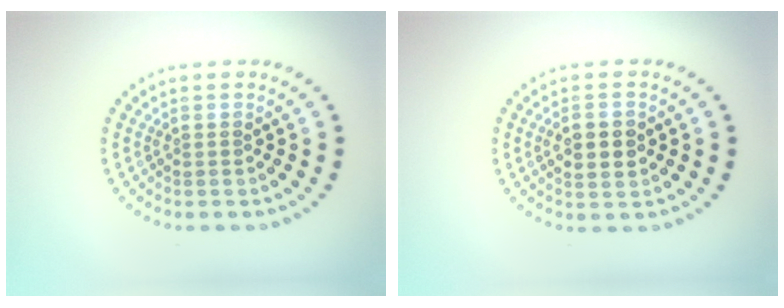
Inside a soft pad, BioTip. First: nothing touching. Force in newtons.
{"total": 3.1, "press": 3.1, "slide": 0.2}